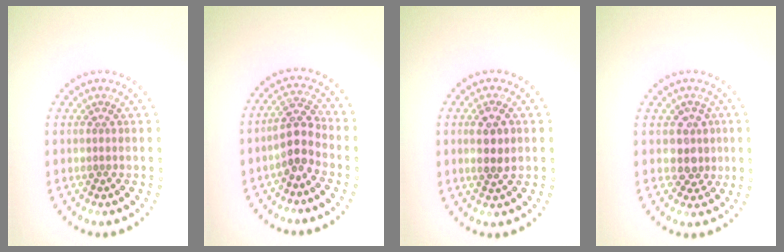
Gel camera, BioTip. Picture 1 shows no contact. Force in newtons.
{"total": 3.1, "press": 2.9, "slide": 1.3}
{"total": 2.3, "press": 2.2, "slide": 0.6}
{"total": 2.4, "press": 2.2, "slide": 1.1}